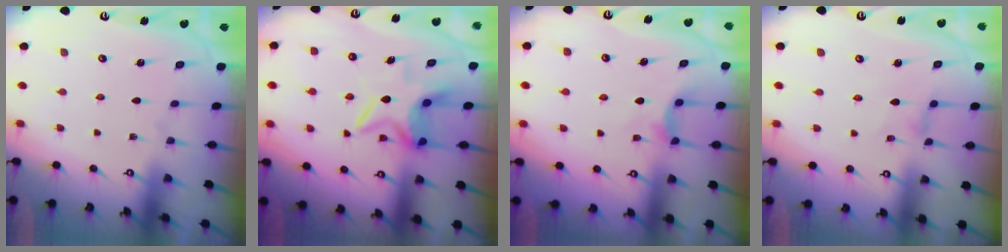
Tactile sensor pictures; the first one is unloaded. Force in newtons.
{"total": 7.5, "press": 7.5, "slide": 0.7}
{"total": 4.2, "press": 4.2, "slide": 0.6}
{"total": 1.2, "press": 1.1, "slide": 0.3}